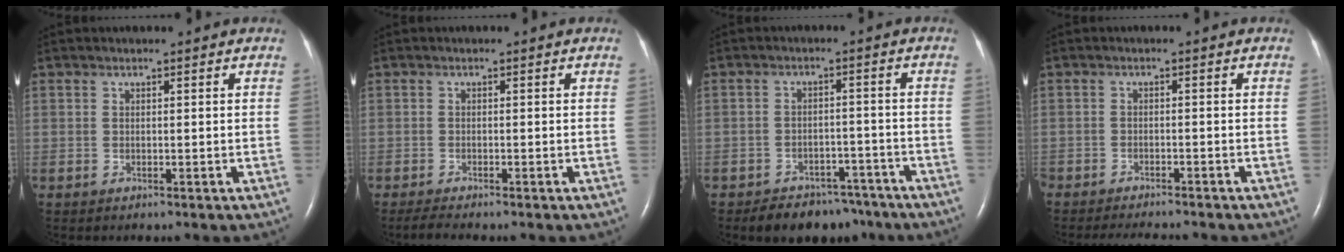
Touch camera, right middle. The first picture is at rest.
{"total": 2.2, "force": [-1.9, -0.1, 1.1], "torque": [-0.030, -0.008, -0.033]}
{"total": 9.2, "force": [-7.6, 4.7, 2.2], "torque": [-0.017, 0.010, -0.102]}
{"total": 6.7, "force": [-6.2, 1.1, 2.5], "torque": [-0.031, -0.010, -0.088]}